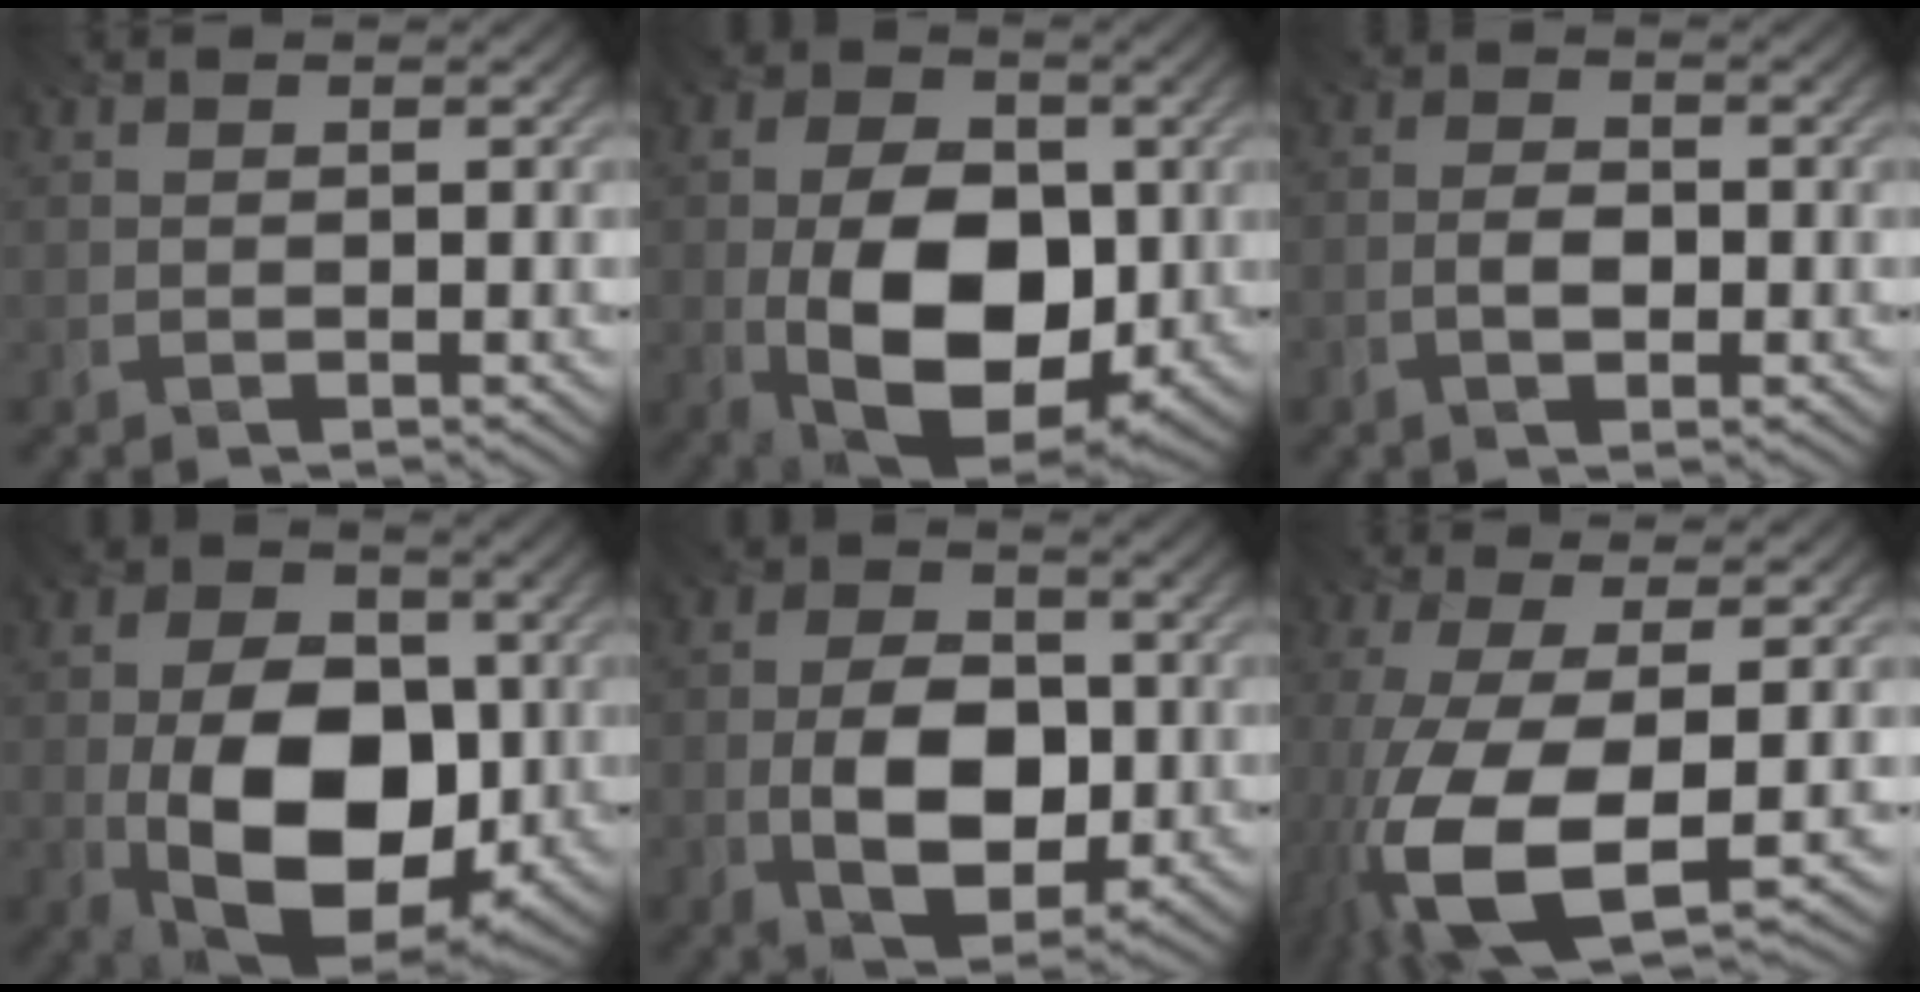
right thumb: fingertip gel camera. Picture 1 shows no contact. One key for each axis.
{"total": 14.8, "fx": -2.5, "fy": 9.2, "fz": 11.4, "tx": -0.177, "ty": -0.014, "tz": -0.053}
{"total": 3.0, "fx": -2.2, "fy": 1.2, "fz": 1.6, "tx": -0.019, "ty": -0.004, "tz": -0.051}
{"total": 16.0, "fx": -3.6, "fy": 10.1, "fz": 11.9, "tx": -0.175, "ty": -0.012, "tz": -0.075}
{"total": 9.0, "fx": -2.6, "fy": 5.6, "fz": 6.6, "tx": -0.119, "ty": -0.013, "tz": -0.056}
{"total": 14.6, "fx": -5.8, "fy": 5.9, "fz": 12.1, "tx": -0.277, "ty": -0.033, "tz": -0.107}